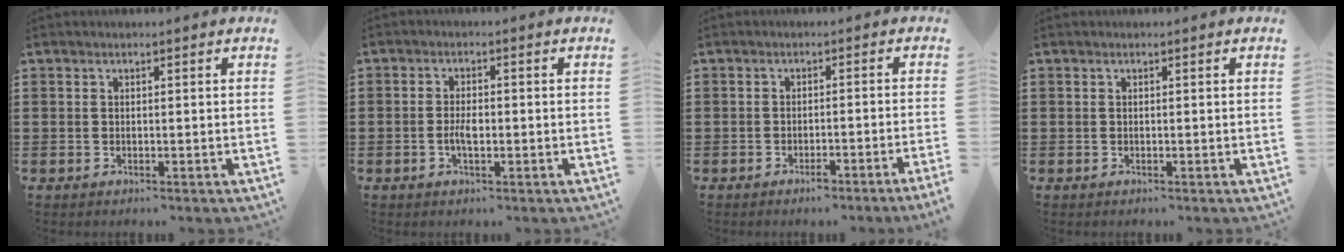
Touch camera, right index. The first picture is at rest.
{"total": 2.8, "force": [-0.6, 1.1, 2.5], "torque": [-0.054, -0.001, -0.013]}
{"total": 2.1, "force": [-1.6, -0.4, 1.3], "torque": [-0.022, -0.003, -0.031]}
{"total": 0.0}